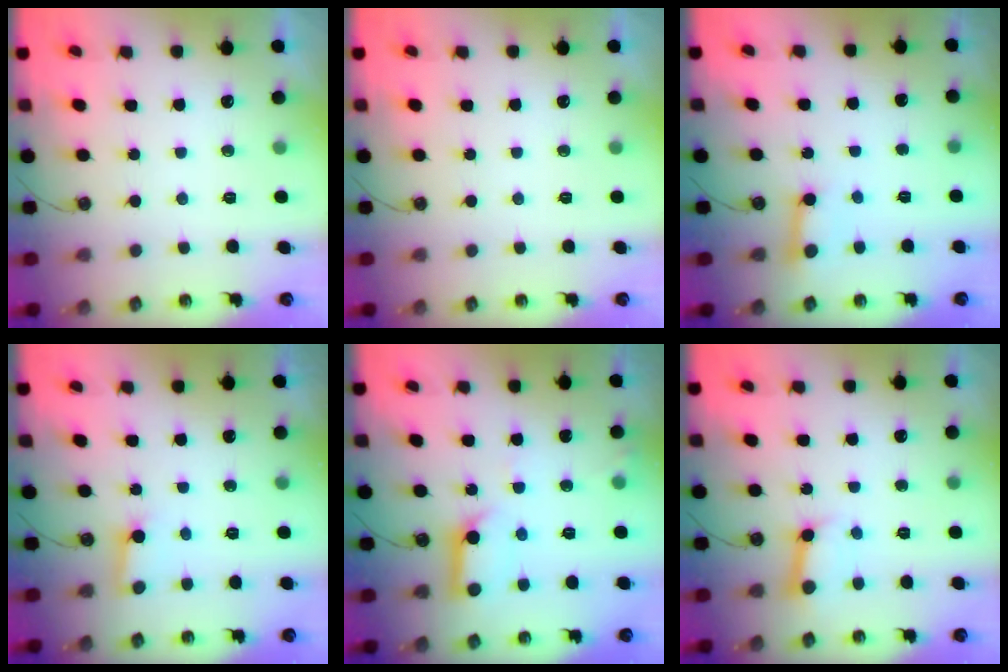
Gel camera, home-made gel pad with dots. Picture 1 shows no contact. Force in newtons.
{"total": 0.0}
{"total": 4.8, "press": 4.8, "slide": 0.4}
{"total": 2.8, "press": 2.8, "slide": 0.1}
{"total": 10.9, "press": 10.8, "slide": 1.3}
{"total": 6.7, "press": 6.6, "slide": 0.9}